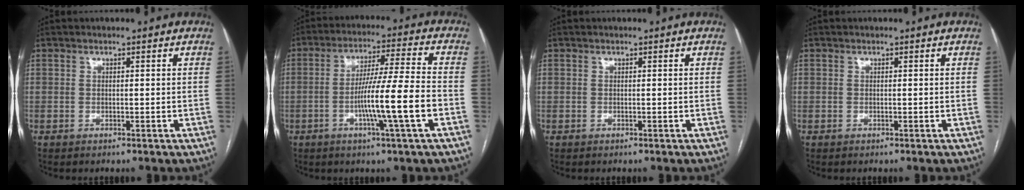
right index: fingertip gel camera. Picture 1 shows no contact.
{"total": 11.7, "force": [-3.4, -1.2, 11.1], "torque": [-0.196, -0.002, -0.061]}
{"total": 0.0}
{"total": 0.0}